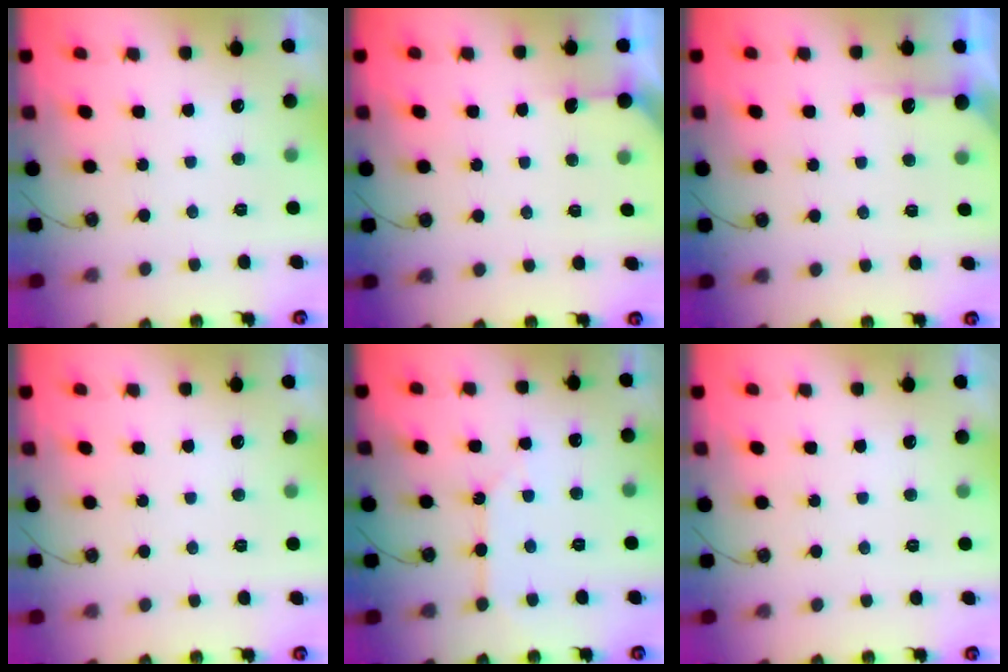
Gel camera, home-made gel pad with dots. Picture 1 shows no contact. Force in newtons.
{"total": 2.7, "press": 2.7, "slide": 0.2}
{"total": 5.0, "press": 4.9, "slide": 0.6}
{"total": 0.0}
{"total": 3.1, "press": 3.1, "slide": 0.3}
{"total": 0.0}